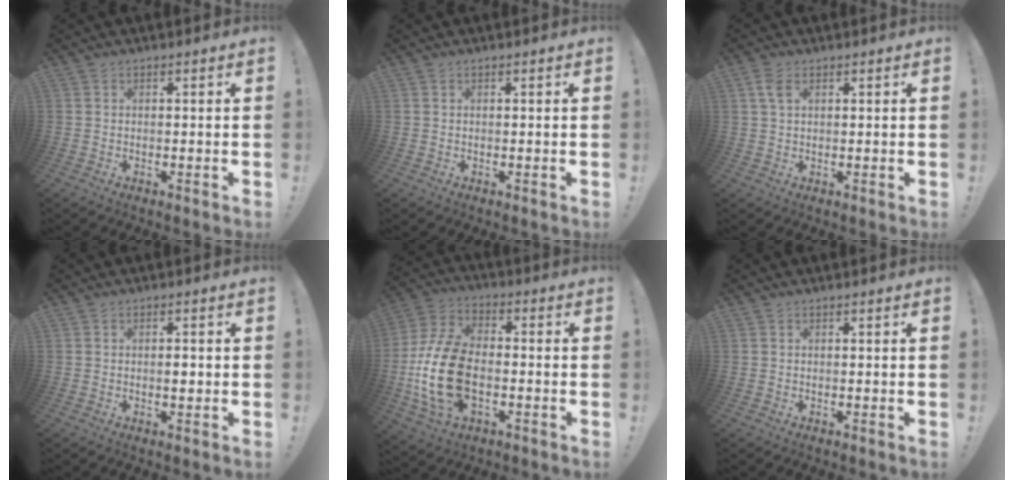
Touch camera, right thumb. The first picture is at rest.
{"total": 0.0}
{"total": 3.9, "force": [1.6, 2.1, 2.9], "torque": [-0.055, 0.001, 0.030]}
{"total": 1.8, "force": [-0.4, 0.8, 1.6], "torque": [-0.017, -0.002, -0.010]}
{"total": 19.5, "force": [-4.0, 12.1, 14.8], "torque": [-0.284, 0.020, -0.058]}
{"total": 0.0}